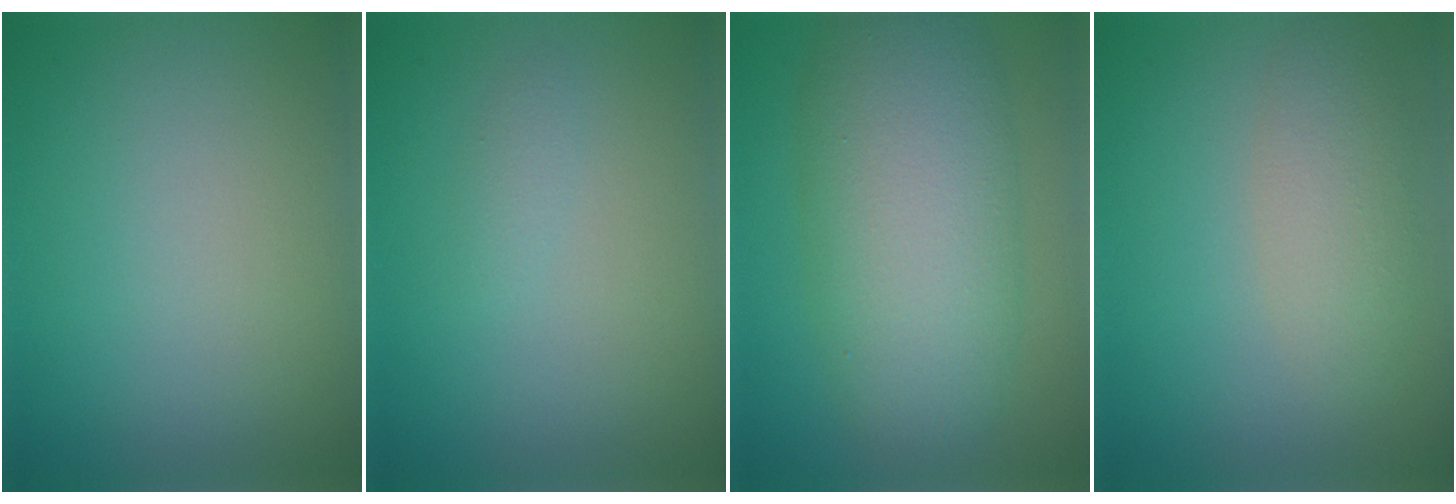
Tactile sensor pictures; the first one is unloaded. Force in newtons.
{"total": 0.8, "press": 0.7, "slide": 0.1}
{"total": 10.0, "press": 10.0, "slide": 0.2}
{"total": 3.1, "press": 3.1, "slide": 0.0}